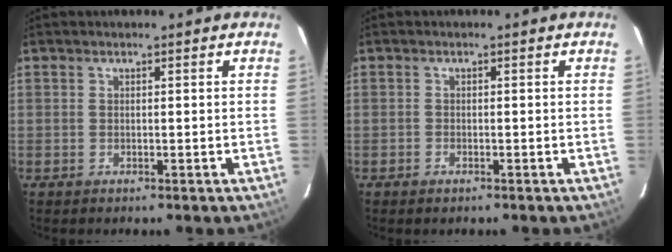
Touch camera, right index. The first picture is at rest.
{"total": 0.9, "force": [-0.7, 0.5, 0.2], "torque": [-0.006, -0.001, -0.013]}